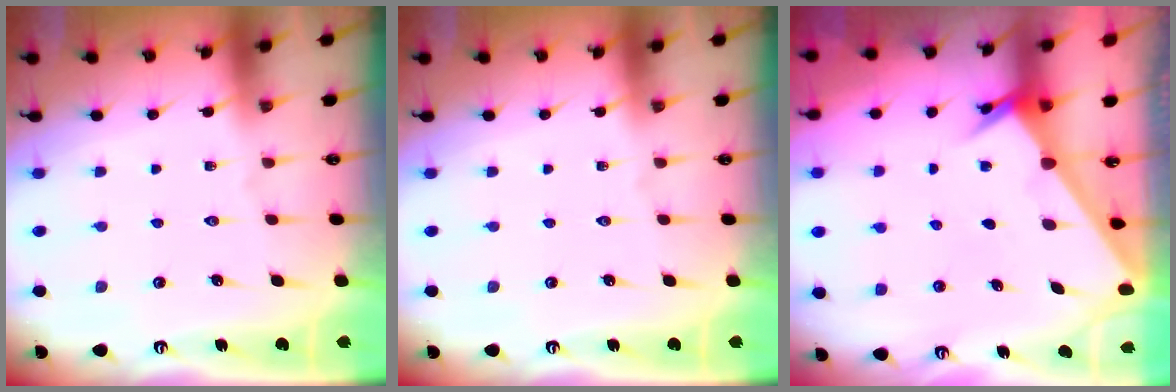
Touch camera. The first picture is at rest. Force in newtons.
{"total": 0.0}
{"total": 2.5, "press": 2.5, "slide": 0.2}